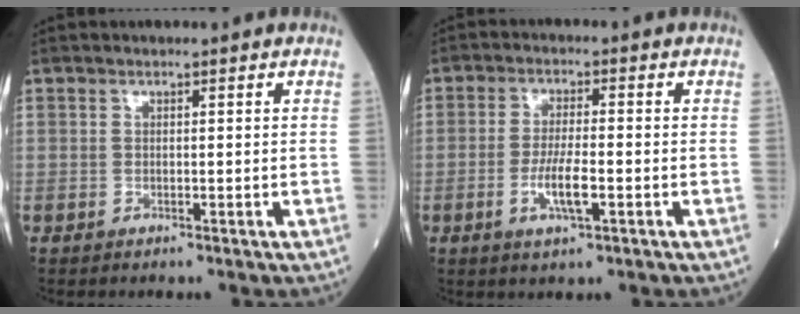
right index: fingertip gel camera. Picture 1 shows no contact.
{"total": 5.9, "force": [-1.9, 0.9, 5.5], "torque": [-0.105, -0.006, -0.034]}